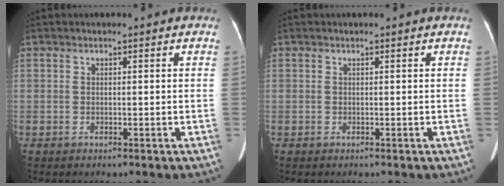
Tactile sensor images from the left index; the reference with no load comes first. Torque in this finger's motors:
{"motor_torque": [0.00, 0.00, 0.00, 0.00]}